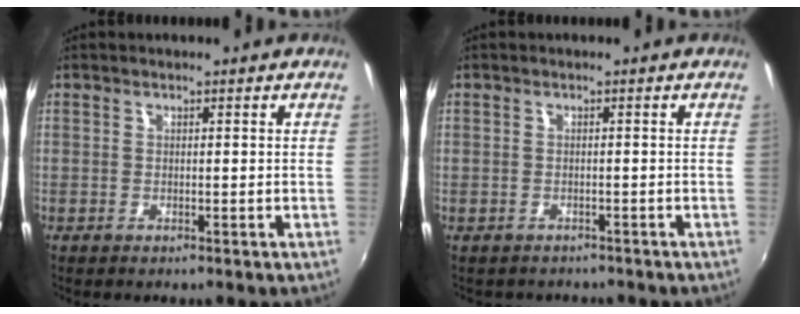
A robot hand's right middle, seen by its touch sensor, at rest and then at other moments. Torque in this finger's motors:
{"motor_torque": [-2.14, 0.00, -1.02, -0.21]}